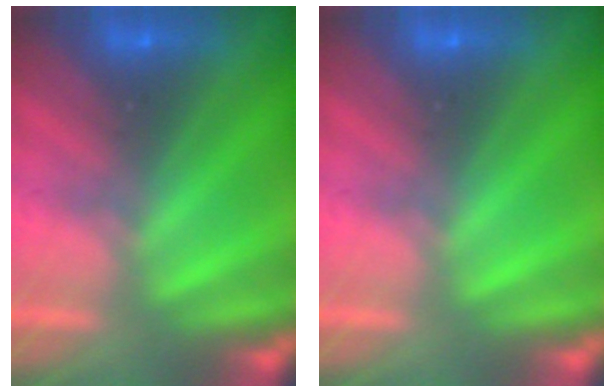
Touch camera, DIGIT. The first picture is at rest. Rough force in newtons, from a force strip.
{"total": 0.0}